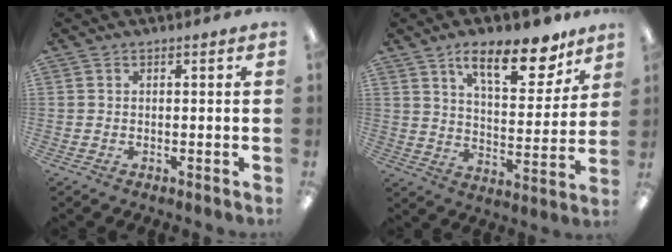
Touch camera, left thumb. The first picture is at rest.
{"total": 17.7, "force": [11.7, 6.9, 11.4], "torque": [-0.157, -0.064, 0.189]}